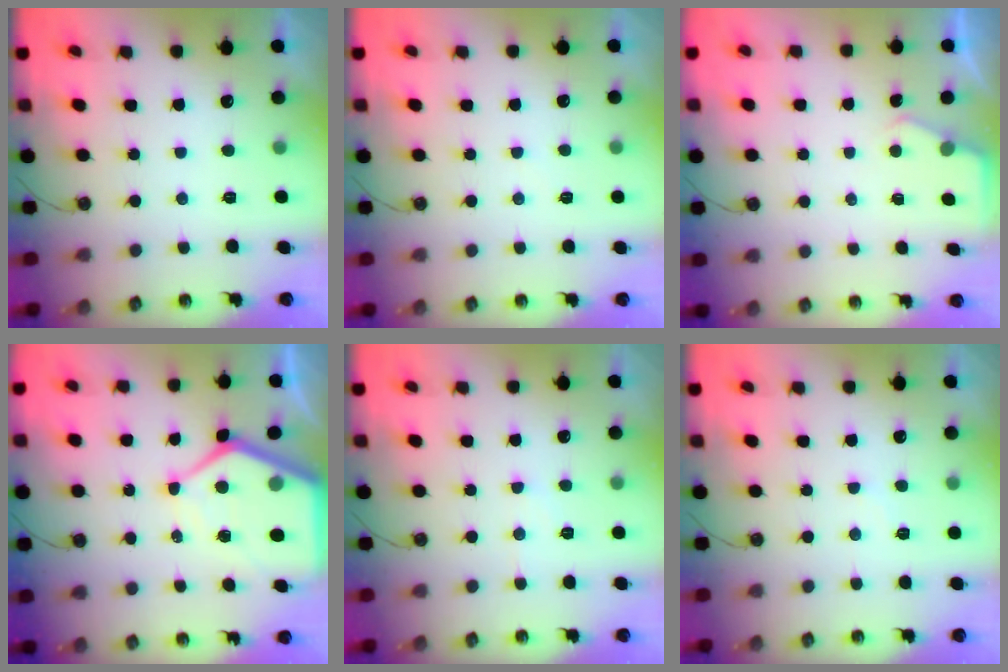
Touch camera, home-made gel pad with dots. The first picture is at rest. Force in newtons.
{"total": 3.7, "press": 3.7, "slide": 0.6}
{"total": 2.6, "press": 2.6, "slide": 0.4}
{"total": 13.7, "press": 13.6, "slide": 1.3}
{"total": 5.1, "press": 5.0, "slide": 0.8}
{"total": 5.2, "press": 5.2, "slide": 0.7}